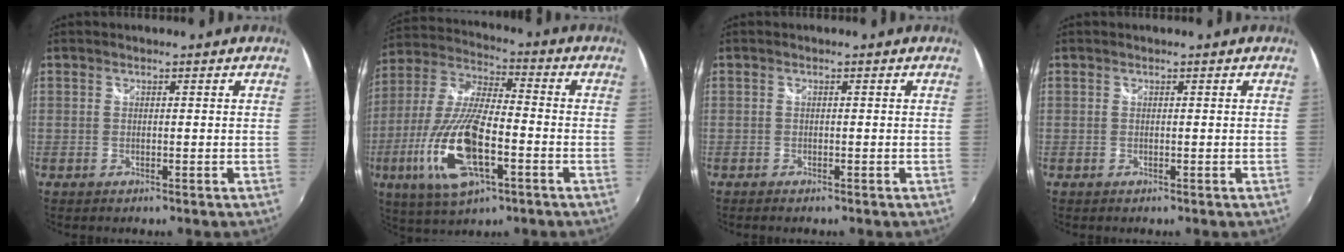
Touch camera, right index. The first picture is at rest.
{"total": 18.4, "force": [-6.4, 6.2, 16.1], "torque": [-0.343, -0.022, -0.123]}
{"total": 1.0, "force": [-0.8, 0.3, 0.5], "torque": [-0.012, -0.004, -0.014]}
{"total": 0.0}